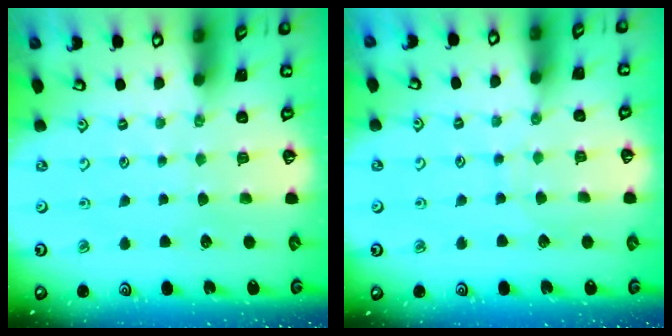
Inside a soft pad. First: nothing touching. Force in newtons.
{"total": 5.6, "press": 5.6, "slide": 0.5}